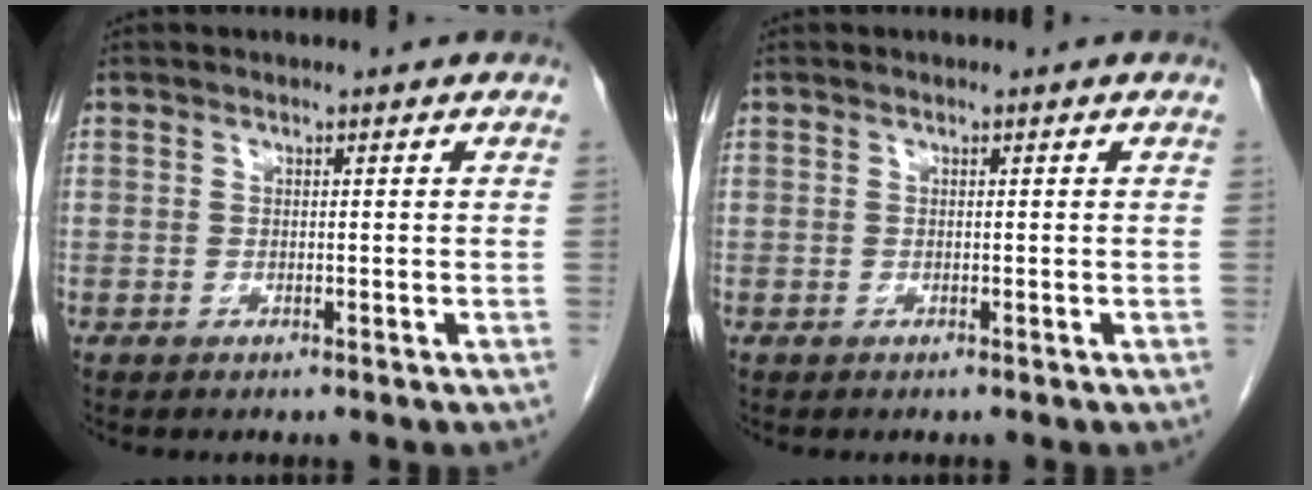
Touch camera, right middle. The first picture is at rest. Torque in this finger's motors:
{"motor_torque": [0.00, 0.00, 0.00, 0.00]}